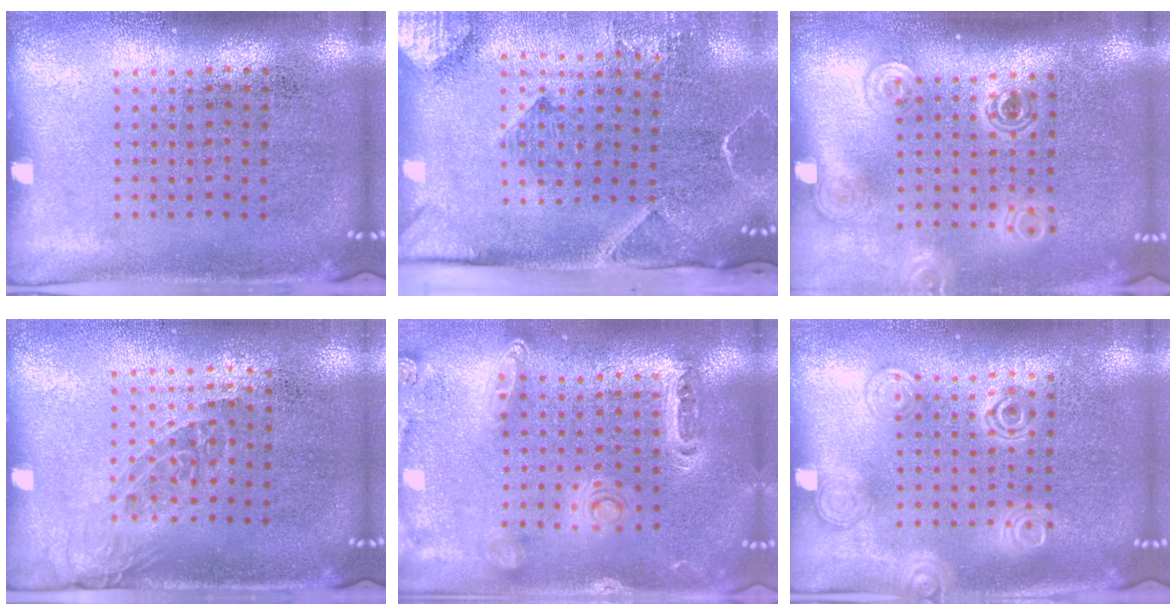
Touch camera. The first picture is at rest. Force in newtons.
{"total": 3.0, "press": 2.1, "slide": 2.1}
{"total": 1.8, "press": 1.4, "slide": 1.2}
{"total": 1.3, "press": 1.0, "slide": 0.8}
{"total": 1.3, "press": 1.3, "slide": 0.2}
{"total": 1.3, "press": 1.3, "slide": 0.2}